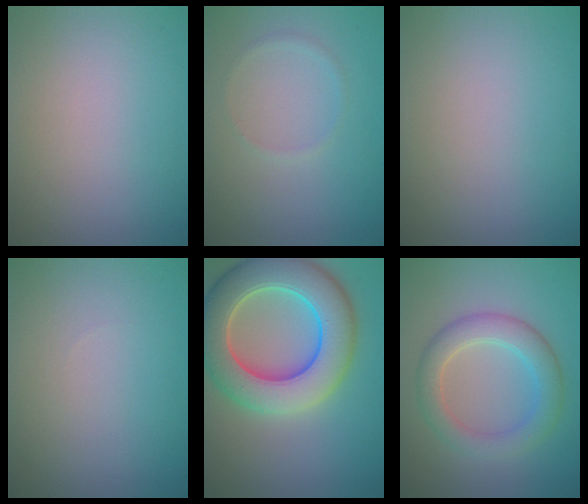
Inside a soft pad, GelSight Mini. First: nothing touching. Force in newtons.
{"total": 0.8, "press": 0.8, "slide": 0.2}
{"total": 0.0}
{"total": 0.0}
{"total": 10.9, "press": 10.9, "slide": 0.4}
{"total": 4.4, "press": 4.4, "slide": 0.2}